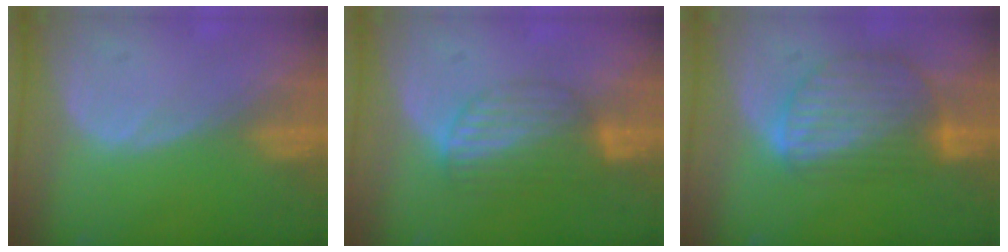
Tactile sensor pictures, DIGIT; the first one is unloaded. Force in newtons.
{"total": 6.8, "press": 6.1, "slide": 3.1}
{"total": 9.0, "press": 7.8, "slide": 4.5}